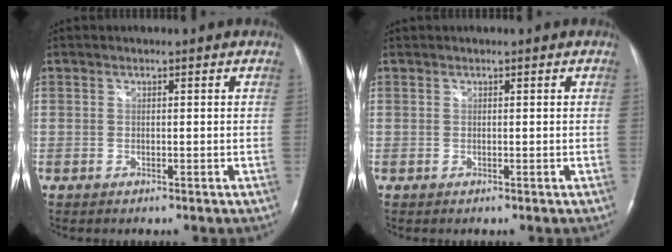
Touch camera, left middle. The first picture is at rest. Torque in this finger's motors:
{"motor_torque": [0.01, 0.03, -0.09, 0.00]}